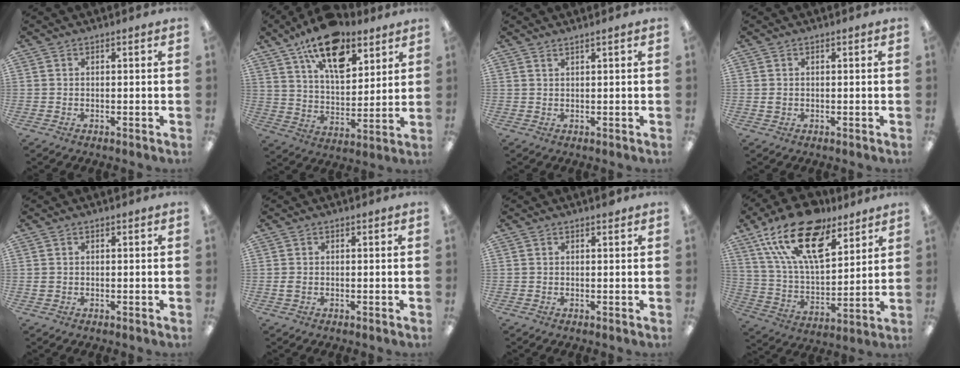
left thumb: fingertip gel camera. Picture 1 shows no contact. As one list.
[{"total": 16.9, "force": [11.2, 8.2, 9.6], "torque": [-0.149, -0.054, 0.194]}, {"total": 1.1, "force": [1.0, -0.1, 0.5], "torque": [-0.010, -0.002, 0.018]}, {"total": 0.9, "force": [0.0, 0.8, 0.3], "torque": [-0.007, 0.004, -0.002]}, {"total": 0.6, "force": [0.0, 0.6, 0.0], "torque": [-0.002, 0.004, -0.001]}, {"total": 1.2, "force": [-0.2, 0.8, 0.8], "torque": [-0.016, 0.003, -0.005]}, {"total": 0.6, "force": [0.6, 0.1, 0.2], "torque": [0.002, -0.003, 0.009]}, {"total": 21.2, "force": [13.9, 9.7, 12.8], "torque": [-0.243, -0.070, 0.247]}]